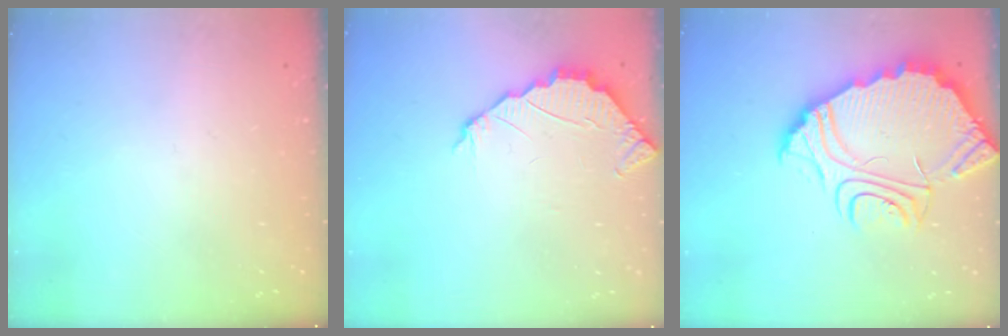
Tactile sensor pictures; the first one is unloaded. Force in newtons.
{"total": 2.4, "press": 2.4, "slide": 0.2}
{"total": 18.6, "press": 18.5, "slide": 1.8}